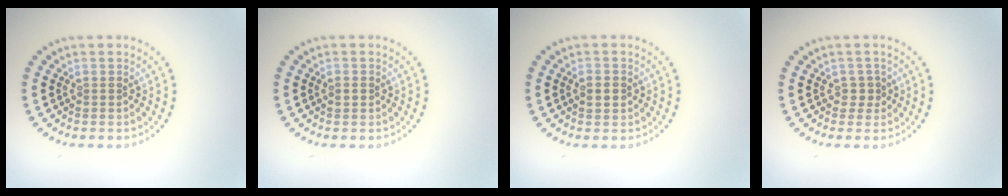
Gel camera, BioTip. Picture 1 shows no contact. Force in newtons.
{"total": 0.9, "press": 0.9, "slide": 0.1}
{"total": 1.4, "press": 1.4, "slide": 0.1}
{"total": 1.1, "press": 0.9, "slide": 0.6}